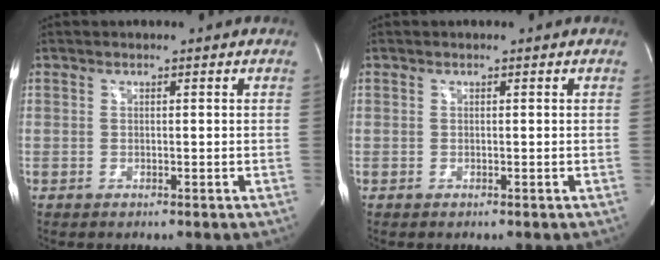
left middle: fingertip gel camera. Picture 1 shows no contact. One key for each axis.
{"total": 0.0}